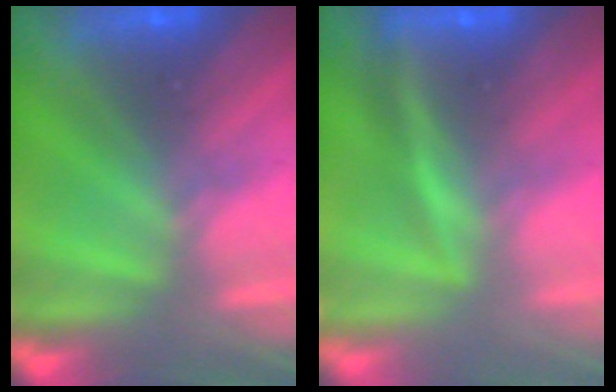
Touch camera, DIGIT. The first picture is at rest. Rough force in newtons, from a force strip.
{"total": 2.9}